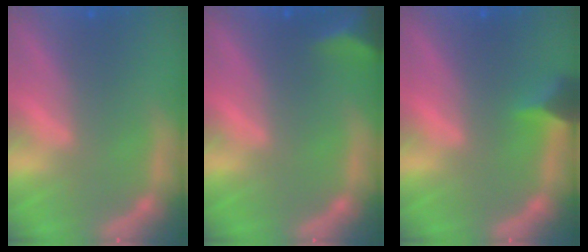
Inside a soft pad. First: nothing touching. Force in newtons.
{"total": 4.0}
{"total": 2.4}